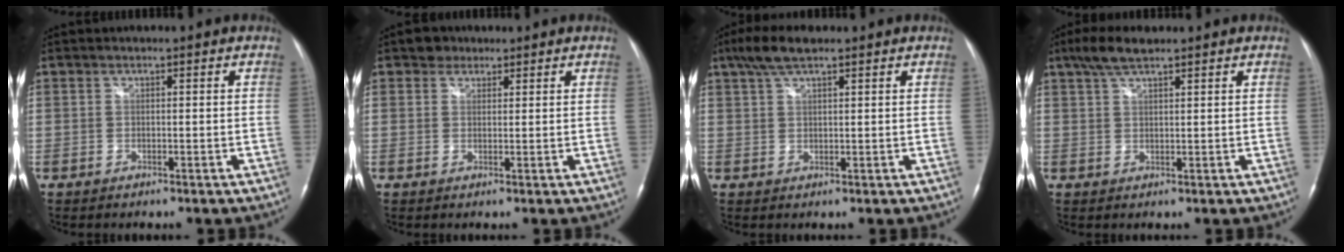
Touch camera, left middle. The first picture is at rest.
{"total": 2.3, "force": [1.6, 1.6, 0.2], "torque": [-0.004, 0.007, 0.022]}
{"total": 5.1, "force": [3.6, 1.2, 3.4], "torque": [-0.076, 0.018, 0.069]}
{"total": 4.8, "force": [3.6, 1.0, 3.0], "torque": [-0.068, 0.016, 0.069]}